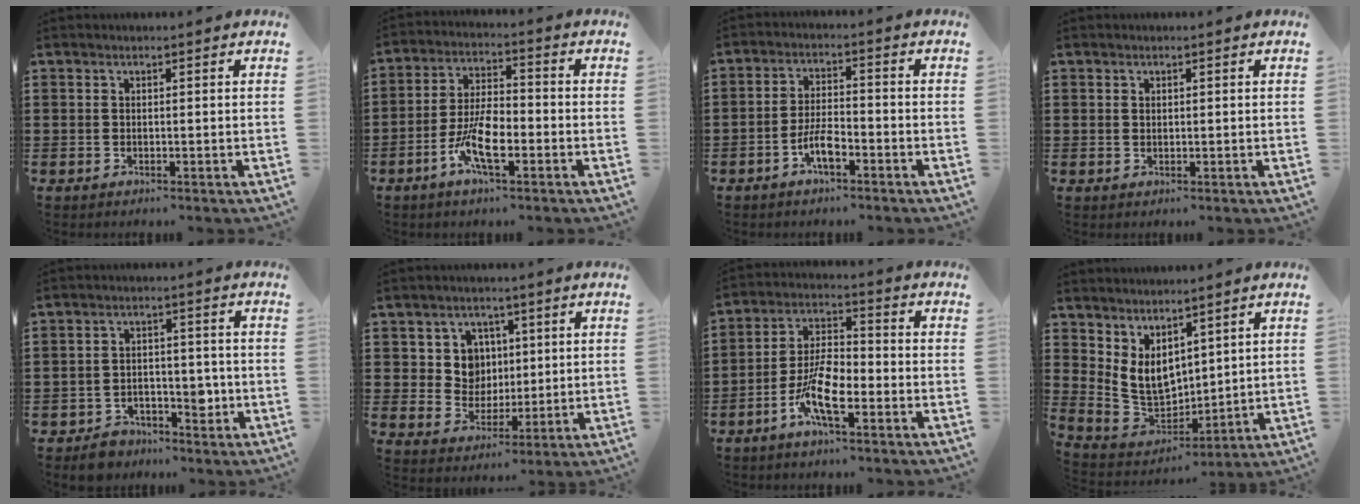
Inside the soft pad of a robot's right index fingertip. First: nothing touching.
{"total": 8.1, "force": [-3.4, 3.0, 6.7], "torque": [-0.148, -0.006, -0.068]}
{"total": 4.8, "force": [-2.6, 1.6, 3.6], "torque": [-0.090, 0.001, -0.055]}
{"total": 0.6, "force": [0.3, 0.5, 0.2], "torque": [-0.006, 0.003, 0.006]}
{"total": 4.8, "force": [-3.0, 3.4, 1.8], "torque": [-0.033, 0.019, -0.055]}
{"total": 6.5, "force": [1.8, 5.8, 2.4], "torque": [-0.067, 0.017, 0.031]}
{"total": 8.5, "force": [-3.9, 3.2, 6.8], "torque": [-0.150, -0.001, -0.076]}
{"total": 6.6, "force": [3.0, 4.9, 3.3], "torque": [-0.098, -0.016, 0.062]}